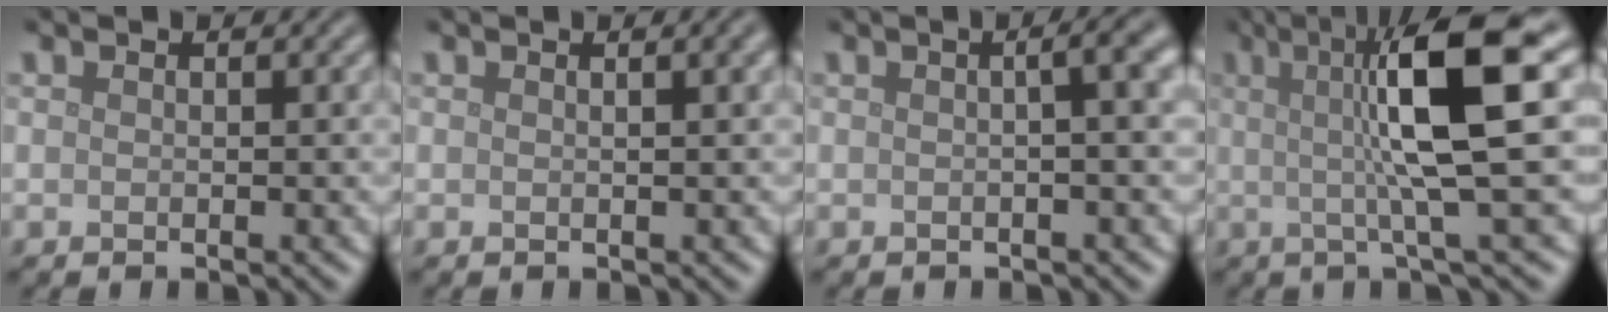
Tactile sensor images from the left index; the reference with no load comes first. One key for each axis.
{"total": 2.5, "fx": 0.8, "fy": 1.0, "fz": 2.2, "tx": -0.016, "ty": 0.006, "tz": 0.003}
{"total": 4.6, "fx": 0.7, "fy": 1.7, "fz": 4.2, "tx": -0.032, "ty": 0.024, "tz": -0.004}
{"total": 10.0, "fx": 1.5, "fy": 1.9, "fz": 9.7, "tx": -0.129, "ty": 0.005, "tz": 0.022}